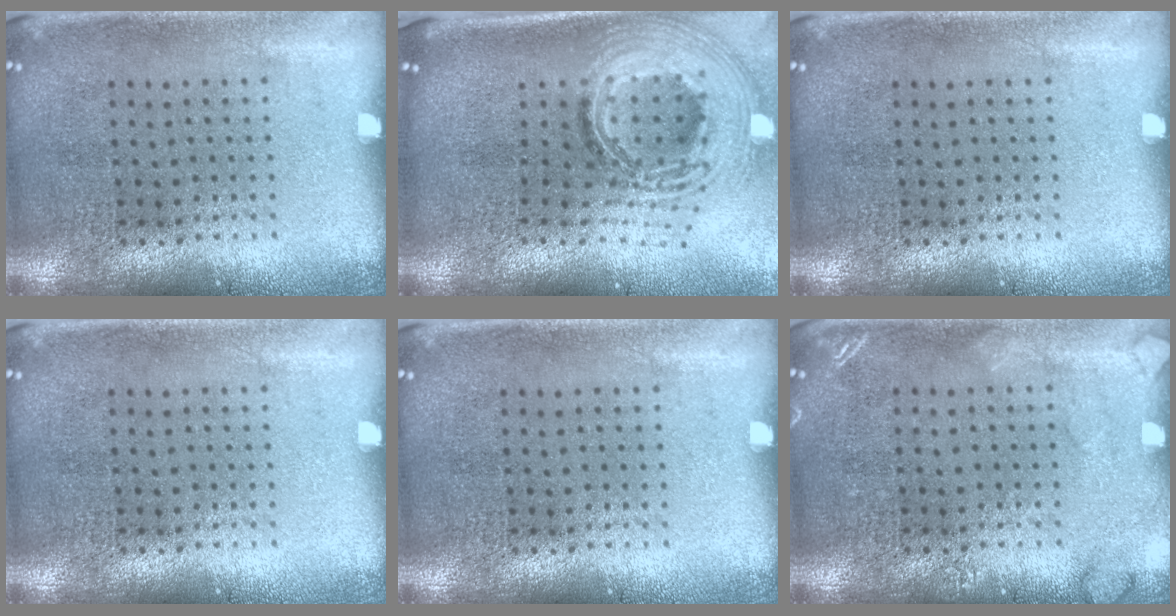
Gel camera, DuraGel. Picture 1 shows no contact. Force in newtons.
{"total": 3.0, "press": 2.0, "slide": 2.2}
{"total": 0.0}
{"total": 0.0}
{"total": 0.0}
{"total": 1.7, "press": 1.6, "slide": 0.3}